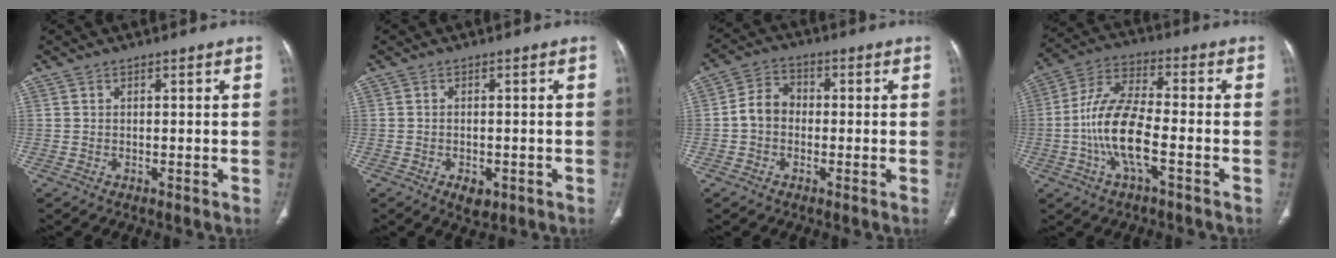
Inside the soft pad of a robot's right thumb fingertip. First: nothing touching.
{"total": 3.2, "force": [-1.4, 1.9, 2.2], "torque": [-0.027, 0.002, -0.013]}
{"total": 5.8, "force": [-0.7, 4.7, 3.3], "torque": [-0.045, 0.020, -0.025]}
{"total": 12.7, "force": [-3.4, 4.6, 11.4], "torque": [-0.236, 0.030, -0.067]}